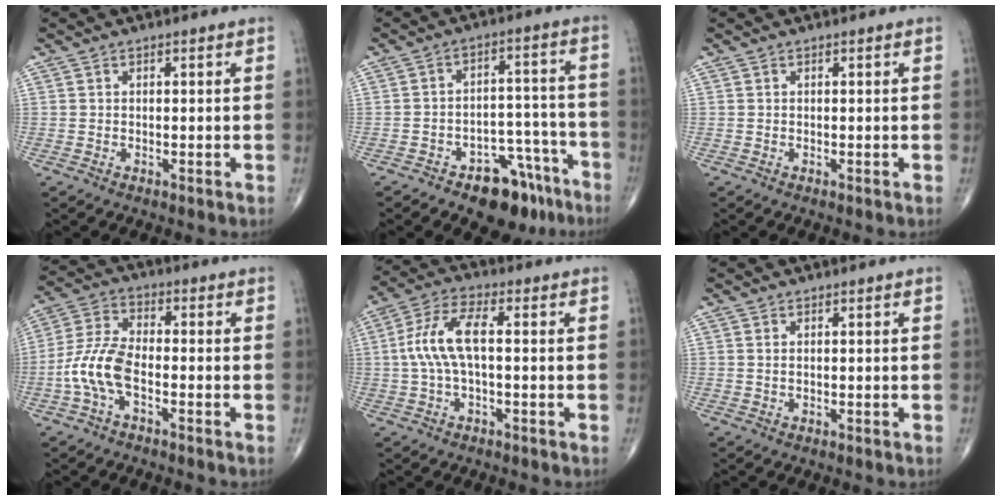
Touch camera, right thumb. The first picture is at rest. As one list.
[{"total": 11.7, "force": [-7.8, 6.3, 6.1], "torque": [-0.046, 0.074, -0.110]}, {"total": 0.0}, {"total": 8.8, "force": [-2.9, 4.0, 7.2], "torque": [-0.166, 0.028, -0.062]}, {"total": 9.2, "force": [0.2, 3.5, 8.5], "torque": [-0.195, 0.028, 0.002]}, {"total": 0.5, "force": [0.3, 0.1, 0.4], "torque": [-0.010, 0.001, 0.006]}]